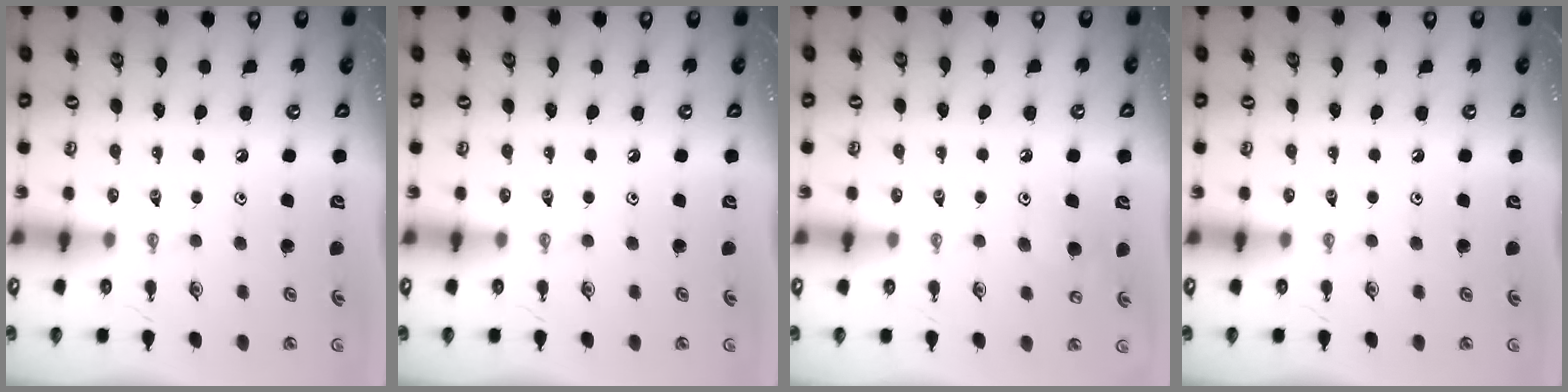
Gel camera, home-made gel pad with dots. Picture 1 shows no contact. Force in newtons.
{"total": 0.0}
{"total": 7.1, "press": 7.1, "slide": 0.6}
{"total": 0.0}